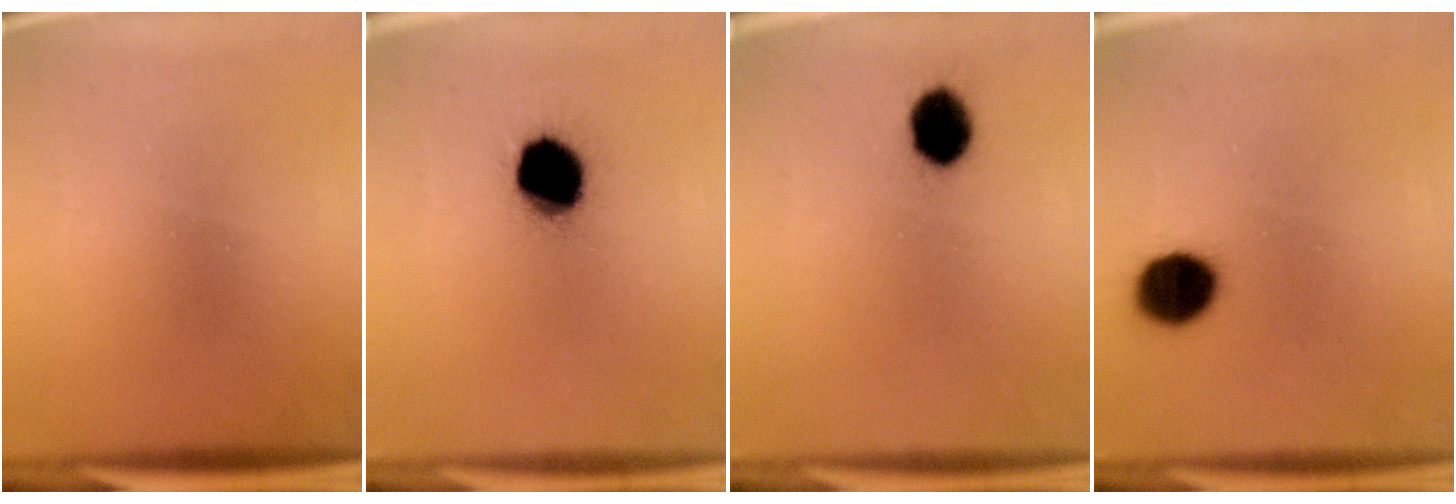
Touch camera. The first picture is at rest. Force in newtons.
{"total": 12.7}
{"total": 5.7}
{"total": 9.0}